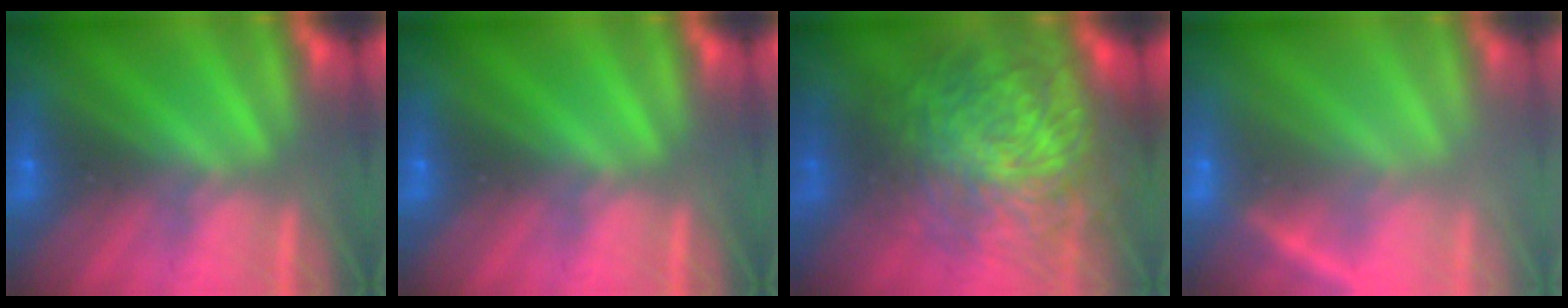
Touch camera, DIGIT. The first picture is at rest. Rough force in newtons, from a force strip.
{"total": 0.0}
{"total": 7.5}
{"total": 2.4}